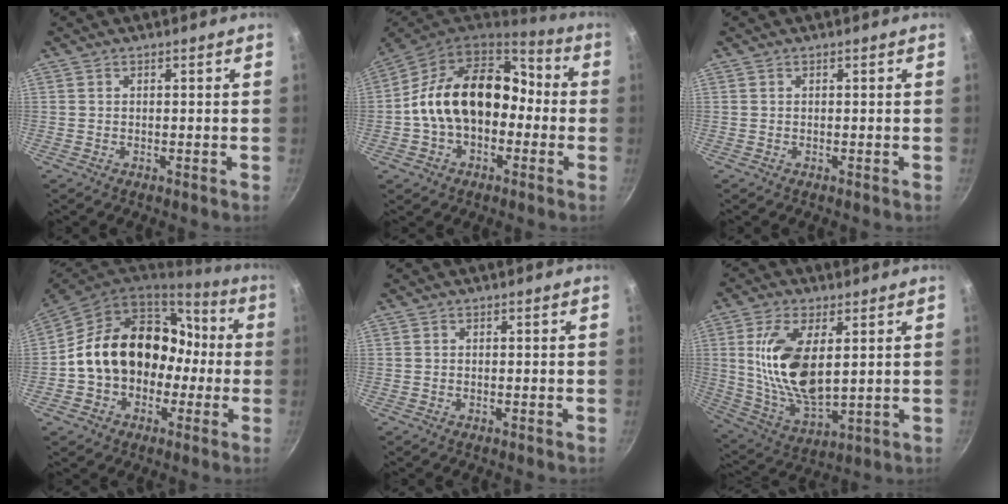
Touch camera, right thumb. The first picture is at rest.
{"total": 20.4, "force": [-1.5, 13.5, 15.2], "torque": [-0.233, 0.050, -0.032]}
{"total": 0.0}
{"total": 20.1, "force": [-2.3, 15.3, 12.8], "torque": [-0.188, 0.057, -0.039]}
{"total": 0.0}
{"total": 15.9, "force": [3.0, 7.5, 13.7], "torque": [-0.260, -0.021, 0.070]}